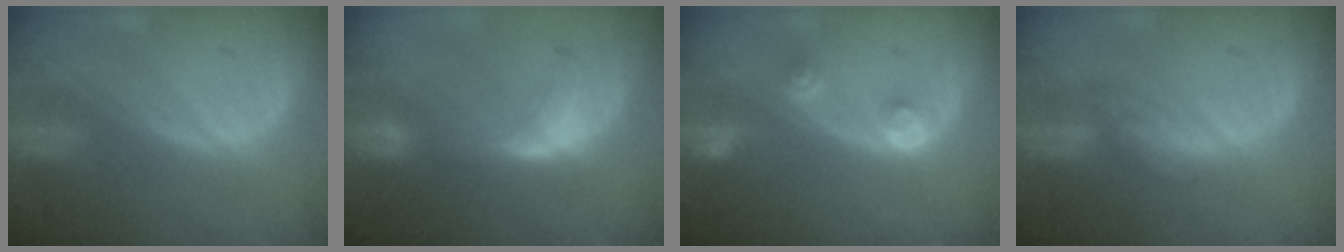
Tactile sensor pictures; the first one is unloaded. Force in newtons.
{"total": 7.4, "press": 6.8, "slide": 2.8}
{"total": 3.0, "press": 2.8, "slide": 0.9}
{"total": 4.6, "press": 4.4, "slide": 1.4}